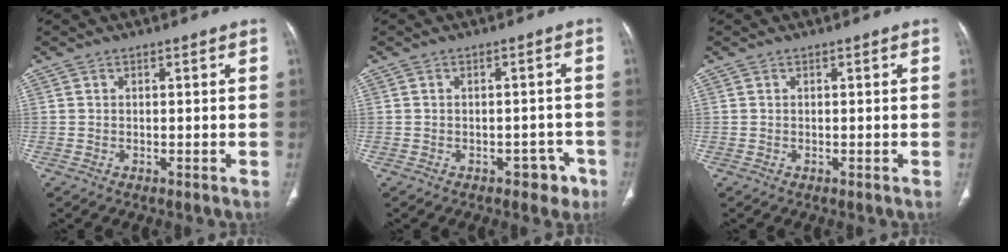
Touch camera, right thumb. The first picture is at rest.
{"total": 3.9, "force": [-2.3, 2.6, 1.8], "torque": [-0.003, 0.021, -0.025]}
{"total": 0.0}